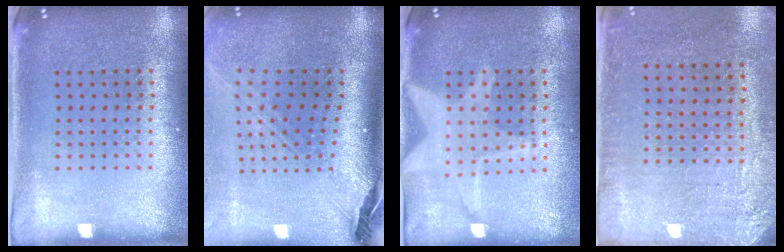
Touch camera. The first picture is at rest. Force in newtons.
{"total": 2.9, "press": 2.1, "slide": 2.0}
{"total": 3.1, "press": 3.1, "slide": 0.4}
{"total": 2.8, "press": 2.6, "slide": 1.1}